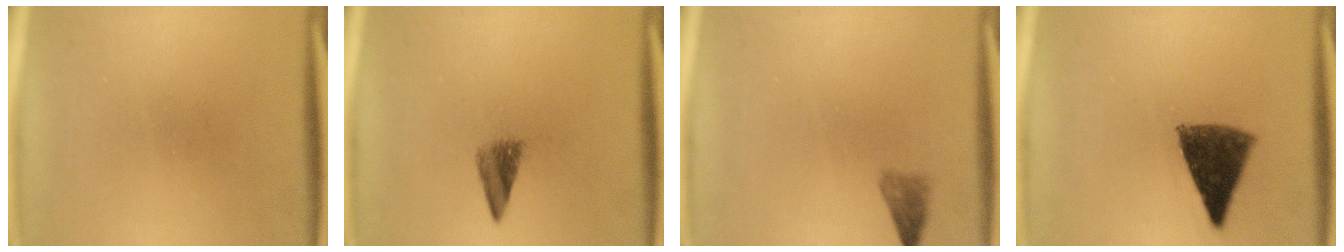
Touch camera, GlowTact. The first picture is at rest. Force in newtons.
{"total": 2.9}
{"total": 1.7}
{"total": 9.4}